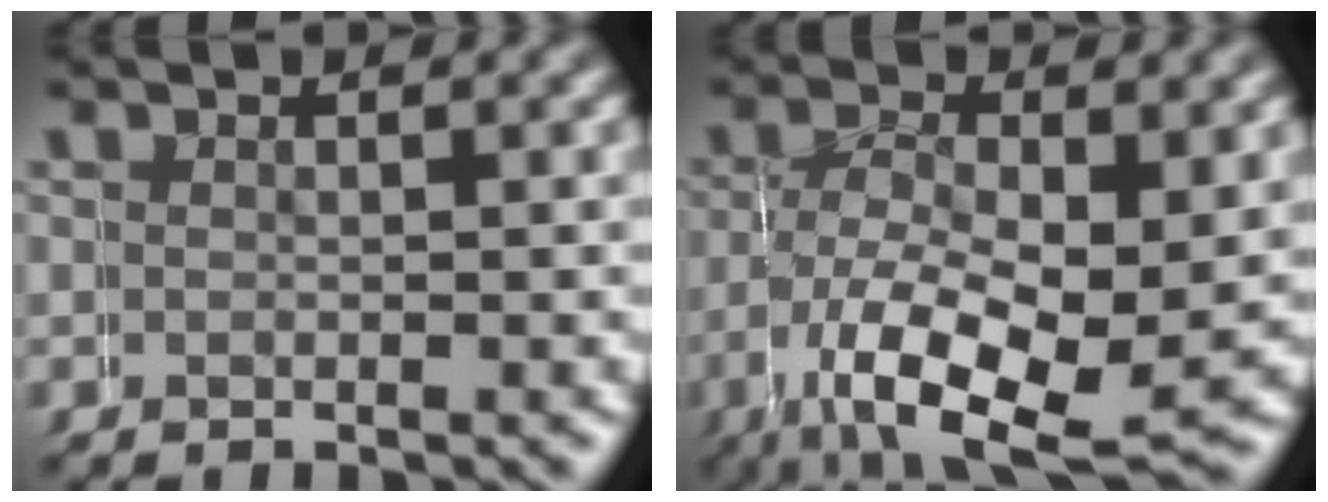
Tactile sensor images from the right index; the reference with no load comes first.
{"total": 7.4, "force": [-1.9, 4.6, 5.5], "torque": [-0.132, -0.047, -0.008]}